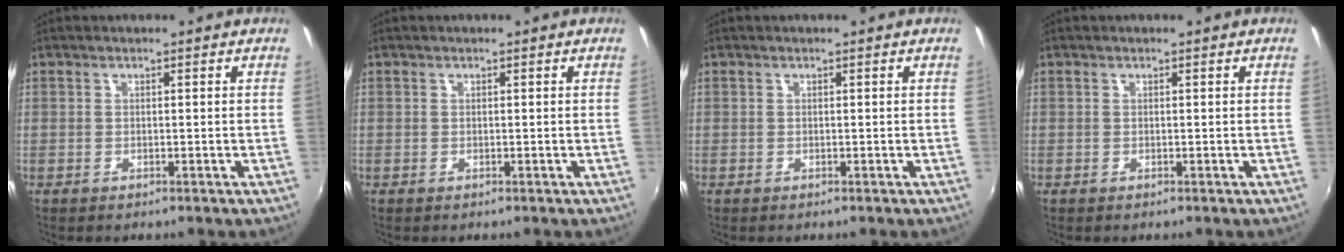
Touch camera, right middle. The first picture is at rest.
{"total": 0.0}
{"total": 0.0}
{"total": 0.0}